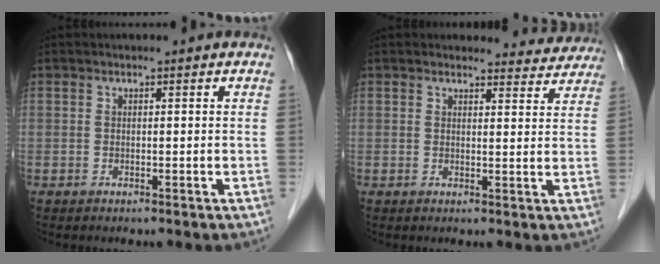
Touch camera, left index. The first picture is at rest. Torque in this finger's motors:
{"motor_torque": [0.58, -1.56, 0.14, -0.02]}